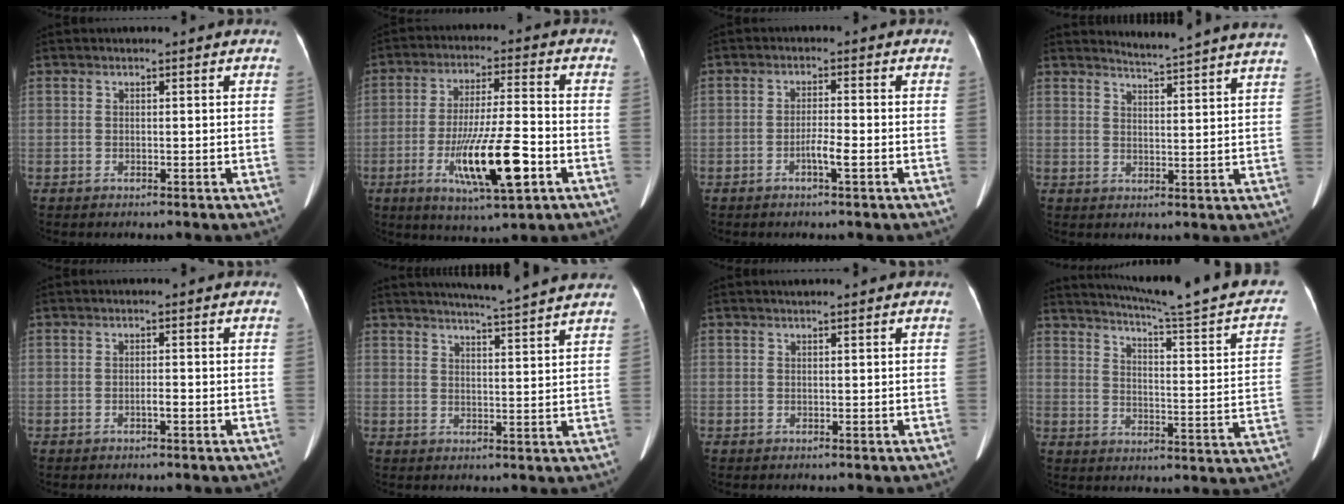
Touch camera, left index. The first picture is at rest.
{"total": 13.5, "force": [-4.9, 1.5, 12.5], "torque": [-0.228, -0.018, -0.078]}
{"total": 2.8, "force": [-1.3, 0.0, 2.5], "torque": [-0.046, -0.001, -0.026]}
{"total": 13.1, "force": [12.6, -1.9, 3.1], "torque": [-0.055, -0.059, 0.143]}
{"total": 1.1, "force": [-0.6, 0.1, 0.9], "torque": [-0.016, 0.001, -0.010]}
{"total": 11.0, "force": [10.1, -1.0, 4.3], "torque": [-0.071, 0.003, 0.124]}
{"total": 0.9, "force": [0.8, -0.1, 0.4], "torque": [-0.009, 0.008, 0.018]}
{"total": 22.2, "force": [19.4, 0.3, 10.8], "torque": [-0.150, -0.051, 0.238]}